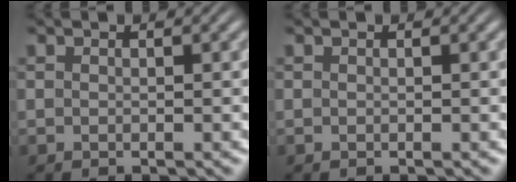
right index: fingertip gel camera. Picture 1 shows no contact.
{"total": 0.0}